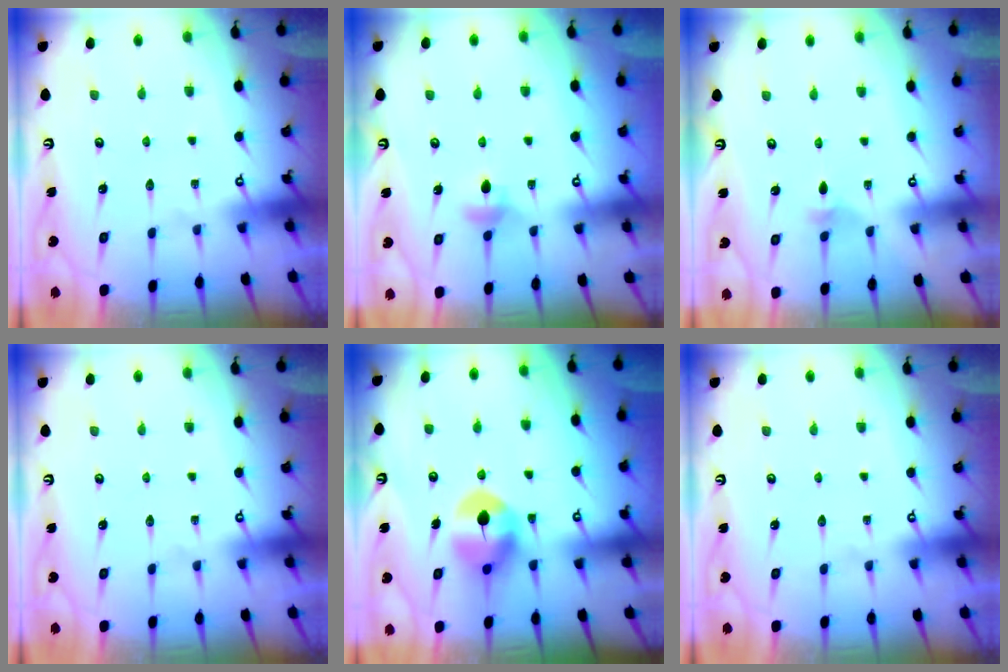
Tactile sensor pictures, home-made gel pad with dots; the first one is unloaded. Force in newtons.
{"total": 4.3, "press": 4.3, "slide": 0.9}
{"total": 2.2, "press": 2.1, "slide": 0.6}
{"total": 0.0}
{"total": 7.5, "press": 7.5, "slide": 0.6}
{"total": 0.0}